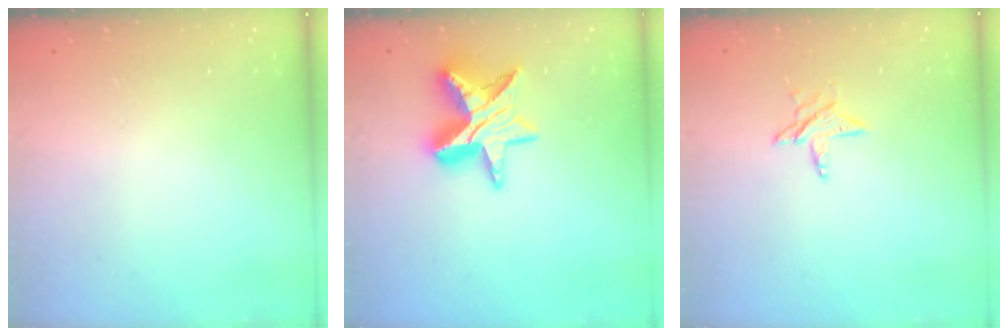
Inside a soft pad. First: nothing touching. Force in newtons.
{"total": 14.6, "press": 14.6, "slide": 1.3}
{"total": 5.1, "press": 5.1, "slide": 0.3}